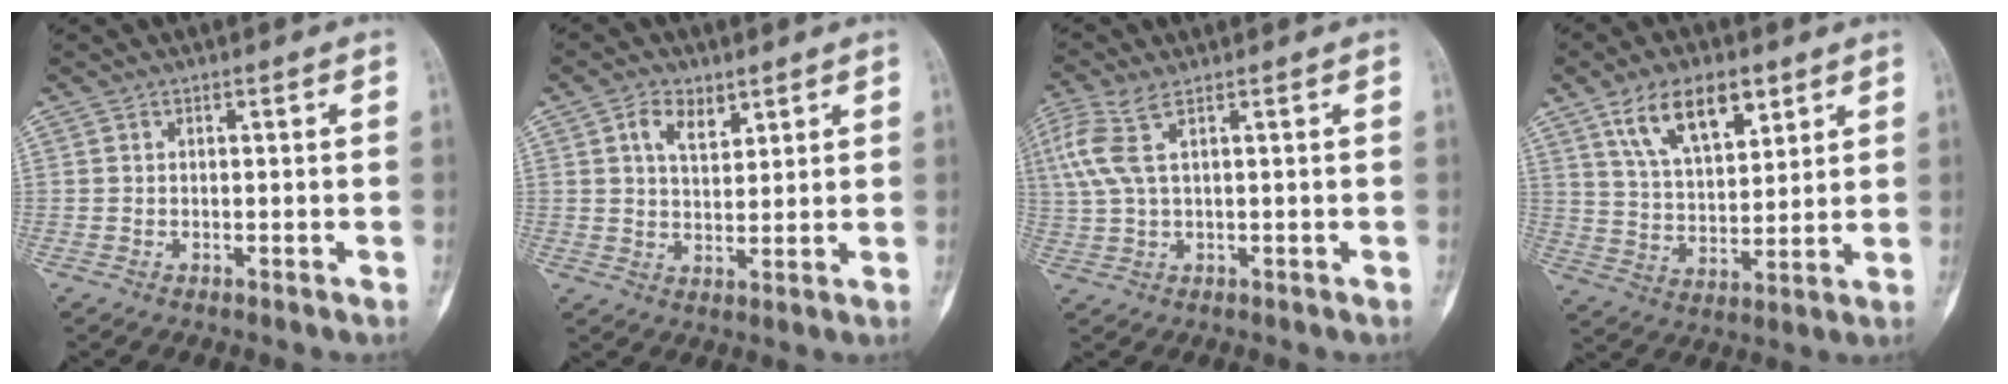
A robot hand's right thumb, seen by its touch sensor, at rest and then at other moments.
{"total": 5.7, "force": [3.1, 3.3, 3.5], "torque": [-0.045, -0.017, 0.054]}
{"total": 6.8, "force": [2.6, 2.1, 5.9], "torque": [-0.180, 0.012, 0.061]}
{"total": 13.5, "force": [7.5, 6.5, 9.1], "torque": [-0.133, -0.029, 0.141]}